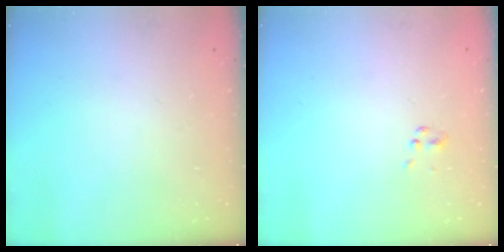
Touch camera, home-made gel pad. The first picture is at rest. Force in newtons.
{"total": 0.5, "press": 0.5, "slide": 0.1}